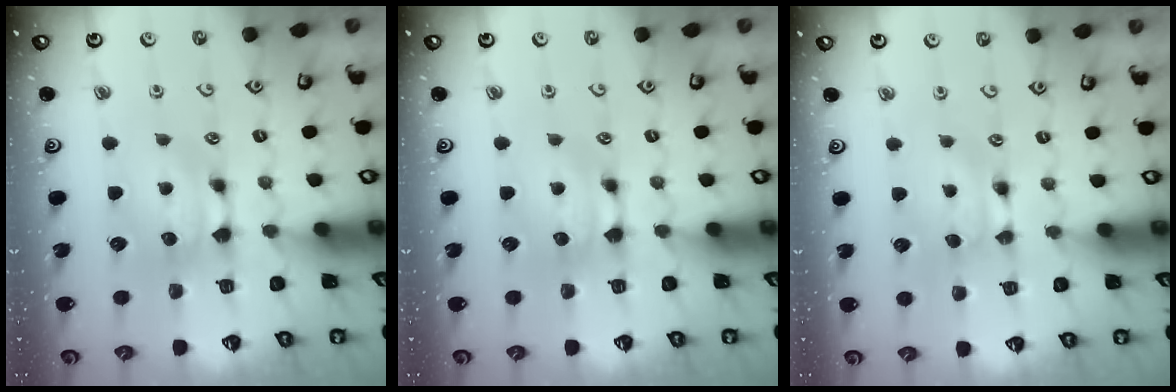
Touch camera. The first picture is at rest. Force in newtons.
{"total": 0.0}
{"total": 0.0}